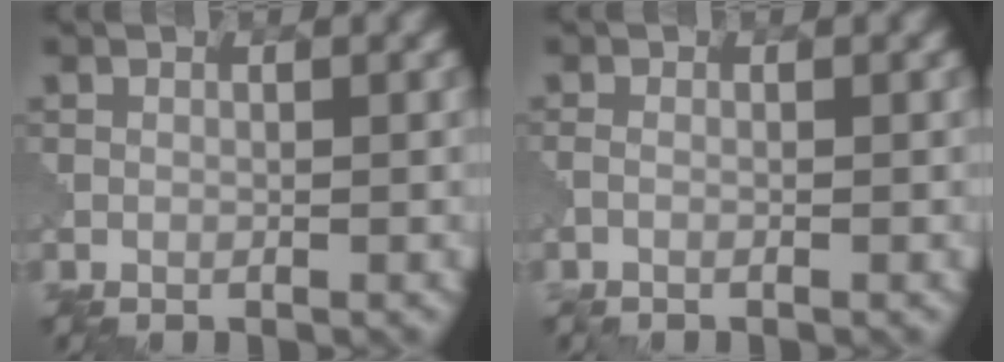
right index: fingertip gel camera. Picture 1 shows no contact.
{"total": 1.1, "force": [-0.1, 0.7, 0.8], "torque": [0.001, 0.003, -0.021]}